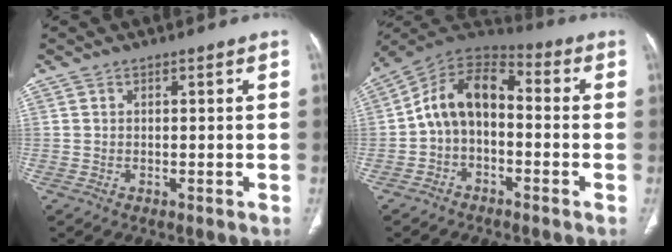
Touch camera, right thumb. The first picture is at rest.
{"total": 11.4, "force": [-1.3, 7.6, 8.4], "torque": [-0.132, 0.052, -0.038]}